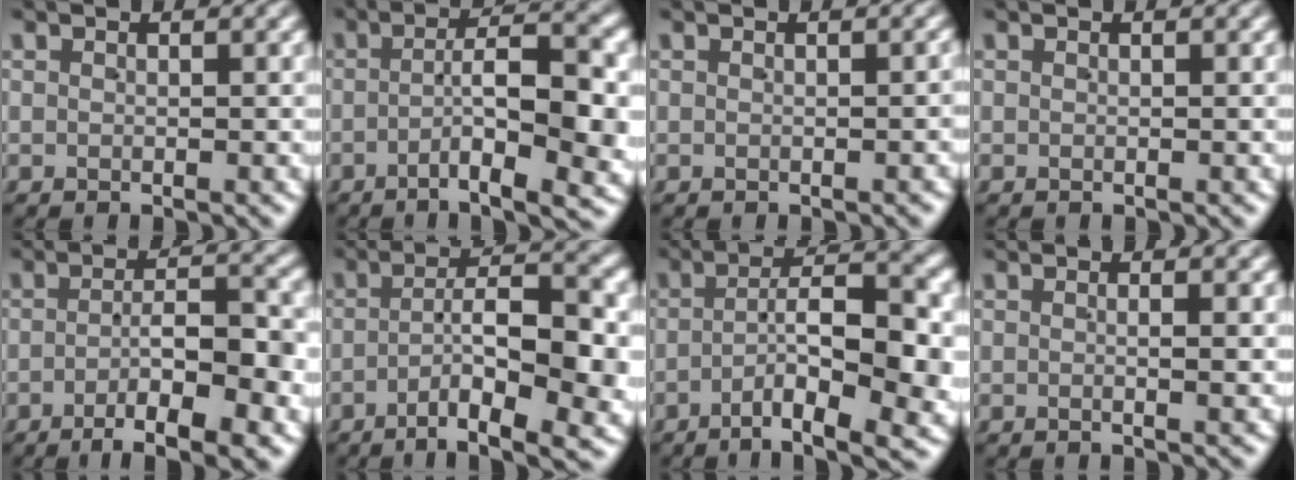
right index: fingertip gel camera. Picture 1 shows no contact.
{"total": 7.7, "force": [-2.5, 1.7, 7.1], "torque": [-0.097, -0.011, -0.033]}
{"total": 0.5, "force": [-0.2, 0.2, 0.5], "torque": [-0.005, 0.001, -0.001]}
{"total": 0.0}
{"total": 8.5, "force": [-5.3, 2.2, 6.3], "torque": [-0.083, -0.013, -0.072]}
{"total": 9.0, "force": [-4.1, 2.5, 7.6], "torque": [-0.107, -0.015, -0.054]}
{"total": 8.9, "force": [-3.7, 2.6, 7.6], "torque": [-0.108, -0.015, -0.049]}
{"total": 1.1, "force": [0.0, 0.0, 1.1], "torque": [-0.016, 0.001, -0.002]}